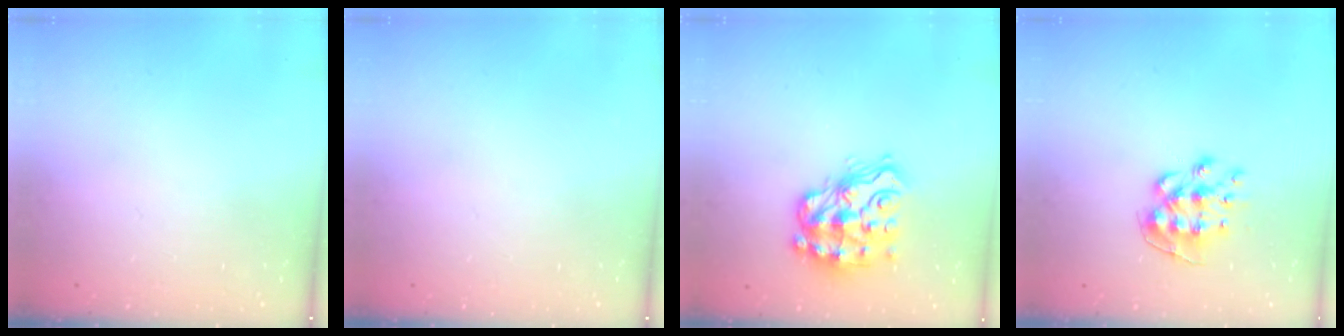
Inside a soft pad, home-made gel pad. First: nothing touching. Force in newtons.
{"total": 0.0}
{"total": 15.0, "press": 14.9, "slide": 1.3}
{"total": 8.9, "press": 8.9, "slide": 0.1}